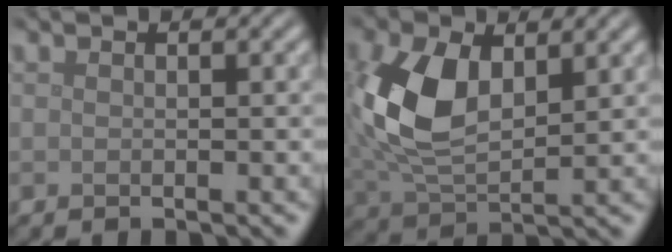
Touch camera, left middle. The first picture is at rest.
{"total": 8.7, "force": [1.7, 5.2, 6.7], "torque": [-0.166, -0.002, 0.034]}